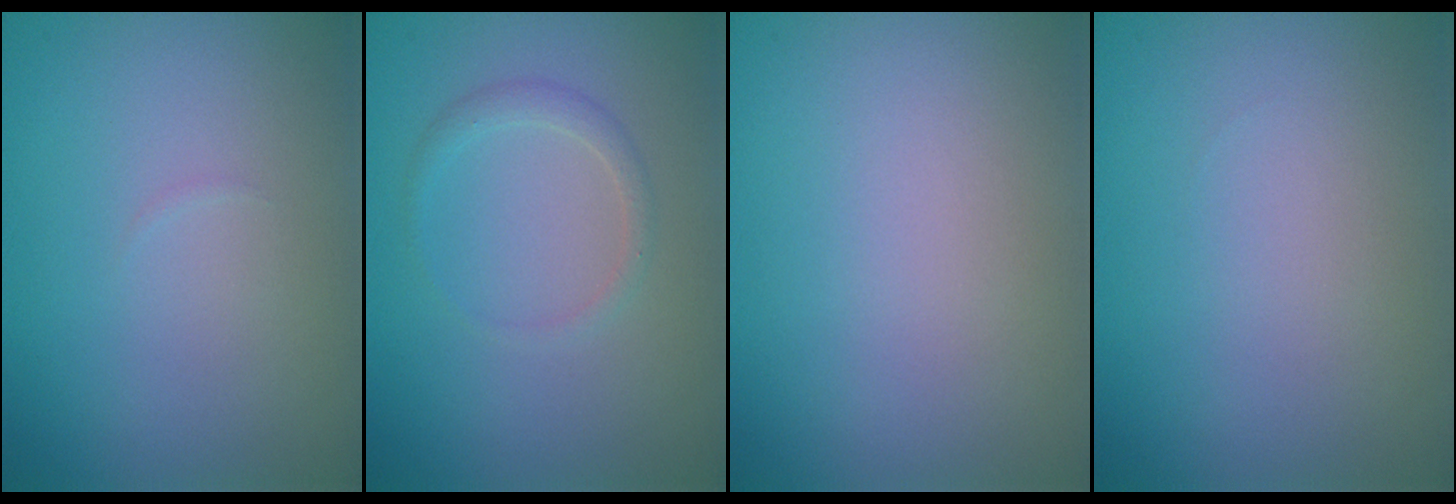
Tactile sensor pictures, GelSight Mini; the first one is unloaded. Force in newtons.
{"total": 1.2, "press": 1.2, "slide": 0.2}
{"total": 0.0}
{"total": 0.0}